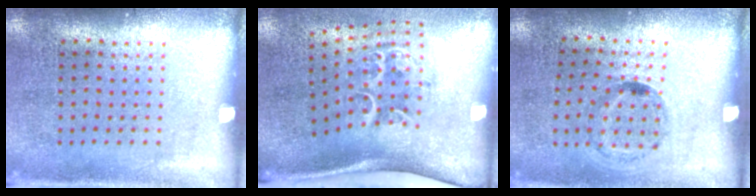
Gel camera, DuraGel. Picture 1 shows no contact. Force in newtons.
{"total": 2.3, "press": 1.3, "slide": 1.9}
{"total": 1.3, "press": 0.7, "slide": 1.1}